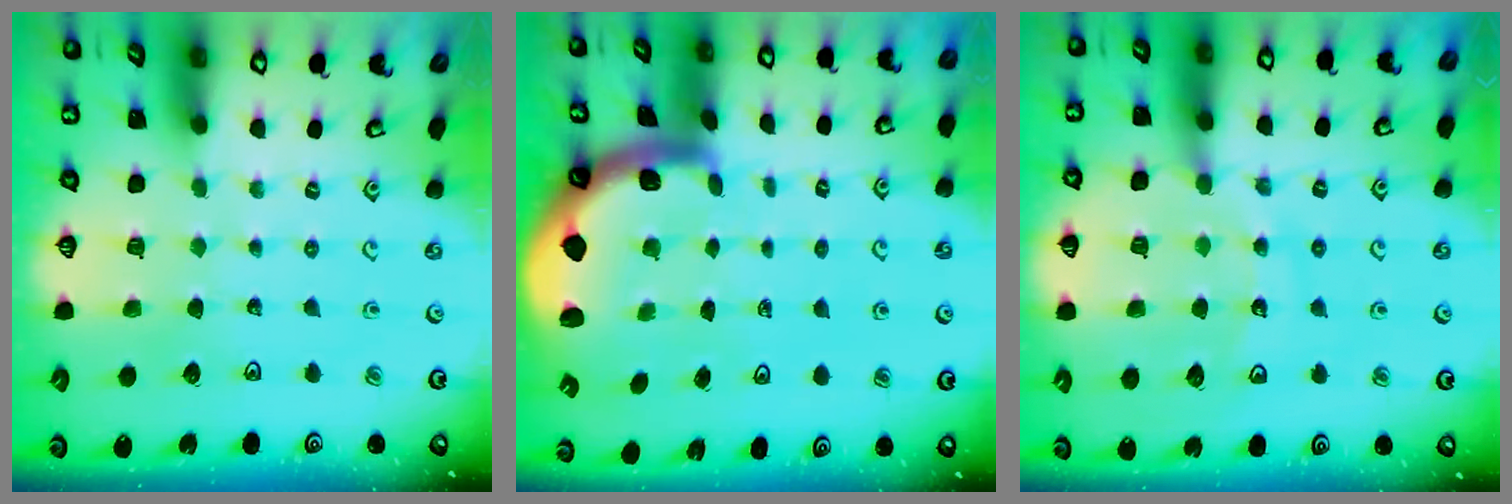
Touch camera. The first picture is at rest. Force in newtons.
{"total": 2.6, "press": 2.6, "slide": 0.6}
{"total": 12.9, "press": 12.6, "slide": 2.6}